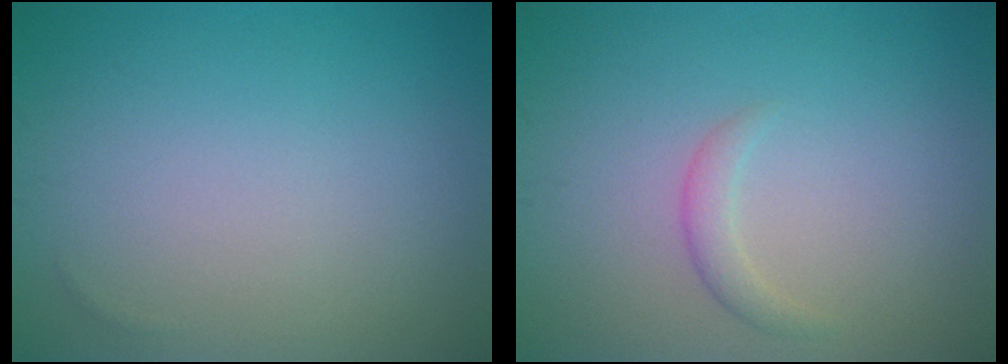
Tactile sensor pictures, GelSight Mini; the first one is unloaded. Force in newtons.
{"total": 1.3, "press": 1.3, "slide": 0.1}